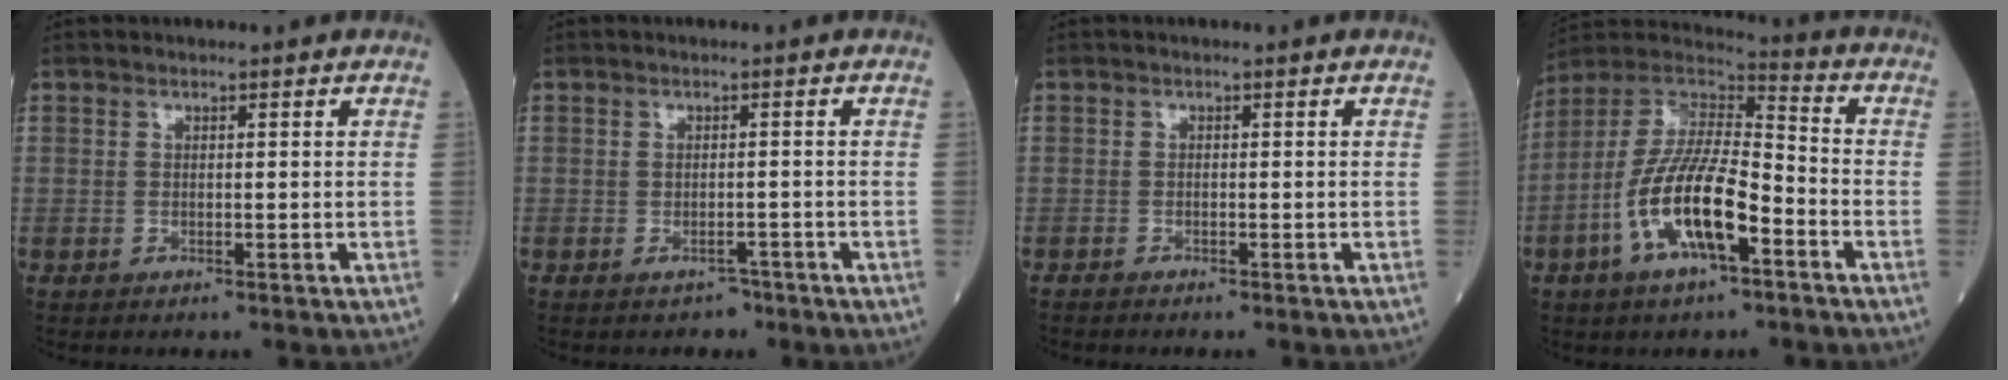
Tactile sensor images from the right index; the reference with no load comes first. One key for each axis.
{"total": 1.0, "fx": -0.7, "fy": 0.4, "fz": 0.6, "tx": -0.011, "ty": -0.001, "tz": -0.008}
{"total": 0.9, "fx": -0.9, "fy": 0.1, "fz": 0.1, "tx": -0.006, "ty": -0.001, "tz": -0.014}
{"total": 15.1, "fx": -5.7, "fy": 4.3, "fz": 13.4, "tx": -0.270, "ty": 0.004, "tz": -0.107}